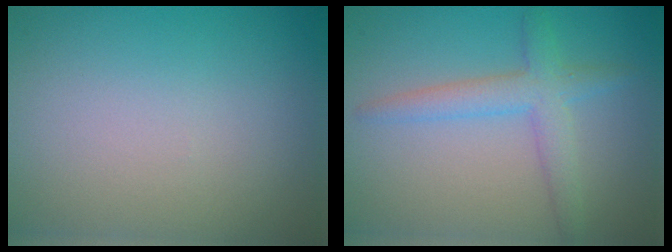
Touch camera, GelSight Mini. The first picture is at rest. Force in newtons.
{"total": 2.6, "press": 2.6, "slide": 0.2}